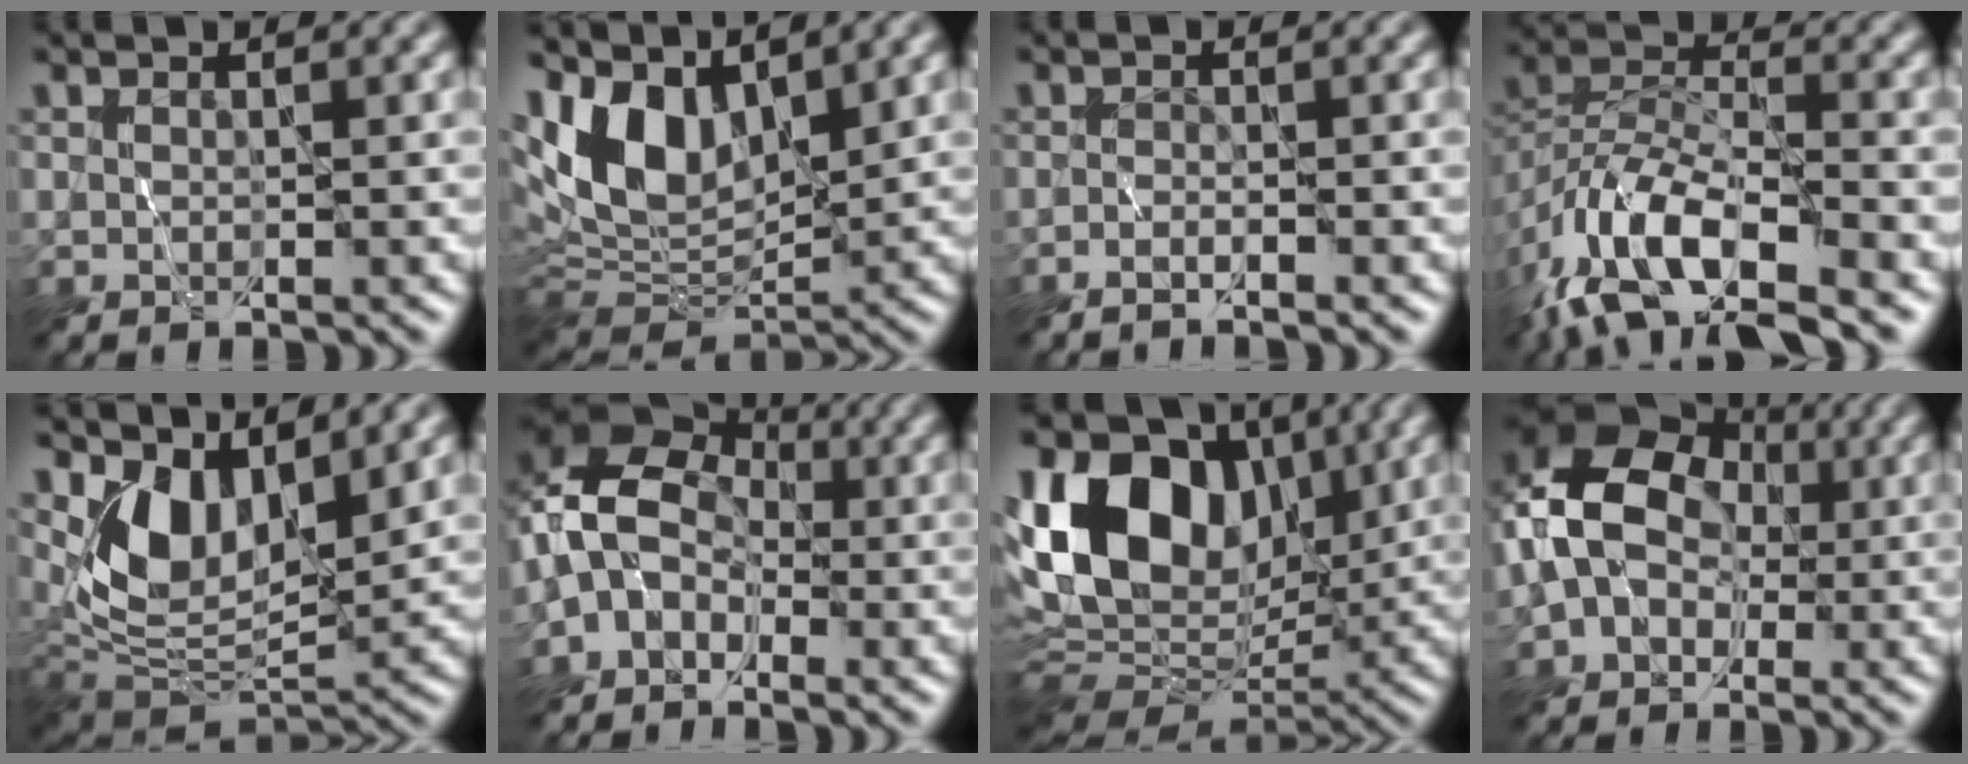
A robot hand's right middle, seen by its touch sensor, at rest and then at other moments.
{"total": 8.5, "force": [4.2, 4.7, 5.7], "torque": [-0.117, -0.005, 0.079]}
{"total": 1.2, "force": [-0.9, 0.1, 0.8], "torque": [-0.015, 0.000, -0.021]}
{"total": 12.0, "force": [-7.3, 5.1, 8.1], "torque": [-0.154, 0.000, -0.145]}
{"total": 6.7, "force": [3.1, 3.8, 4.5], "torque": [-0.088, -0.025, 0.064]}
{"total": 7.7, "force": [-1.2, 6.2, 4.5], "torque": [-0.074, 0.017, -0.043]}
{"total": 15.7, "force": [4.5, 10.4, 10.9], "torque": [-0.193, 0.032, 0.075]}
{"total": 12.1, "force": [1.1, 9.9, 7.0], "torque": [-0.151, 0.027, -0.010]}